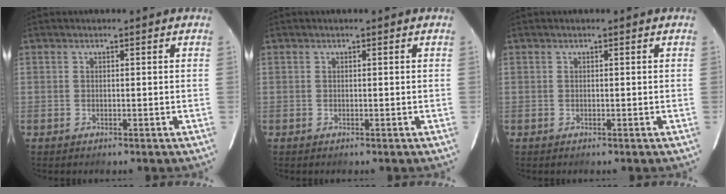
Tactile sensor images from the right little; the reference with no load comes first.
{"total": 0.0}
{"total": 0.0}